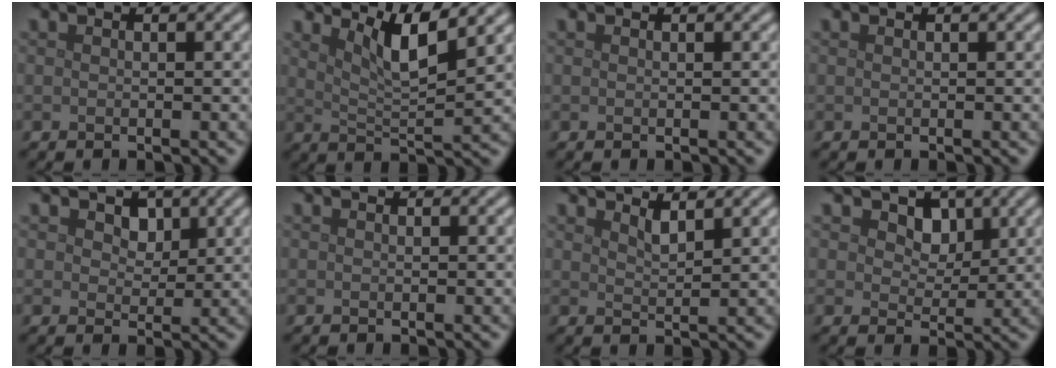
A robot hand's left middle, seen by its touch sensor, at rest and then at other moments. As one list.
[{"total": 4.6, "force": [3.0, 0.8, 3.4], "torque": [-0.058, -0.003, 0.055]}, {"total": 0.0}, {"total": 0.0}, {"total": 2.5, "force": [1.2, 1.7, 1.3], "torque": [-0.026, -0.006, 0.012]}, {"total": 0.0}, {"total": 1.6, "force": [1.4, 0.3, 0.8], "torque": [-0.013, -0.002, 0.025]}, {"total": 3.1, "force": [1.6, 2.2, 1.6], "torque": [-0.038, -0.013, 0.020]}]